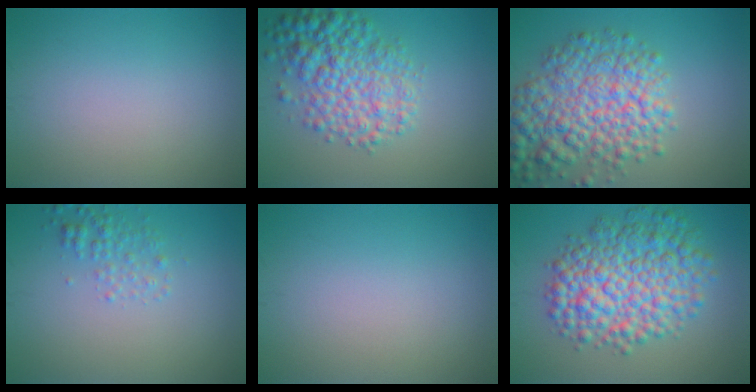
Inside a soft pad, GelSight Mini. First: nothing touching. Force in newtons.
{"total": 6.3, "press": 6.3, "slide": 0.1}
{"total": 8.3, "press": 8.3, "slide": 0.3}
{"total": 1.8, "press": 1.8, "slide": 0.1}
{"total": 0.0}
{"total": 9.0, "press": 9.0, "slide": 0.2}